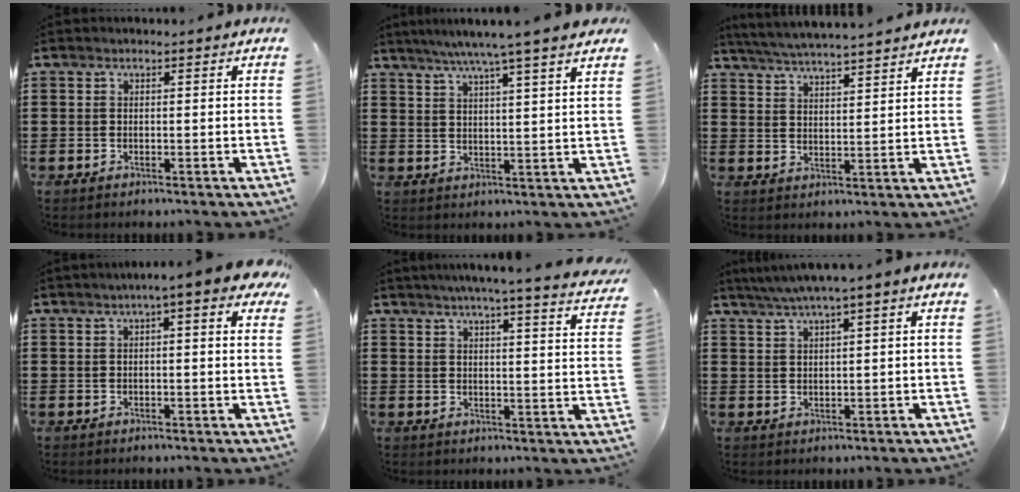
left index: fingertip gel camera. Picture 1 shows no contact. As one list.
[{"total": 6.2, "force": [4.9, -1.0, 3.7], "torque": [-0.084, -0.017, 0.083]}, {"total": 4.7, "force": [4.6, -0.6, 1.0], "torque": [-0.036, -0.025, 0.080]}, {"total": 3.7, "force": [1.6, 0.3, 3.3], "torque": [-0.058, 0.000, 0.026]}, {"total": 4.7, "force": [4.2, -0.9, 1.8], "torque": [-0.043, -0.028, 0.068]}, {"total": 2.6, "force": [1.3, 0.0, 2.2], "torque": [-0.044, 0.001, 0.023]}]